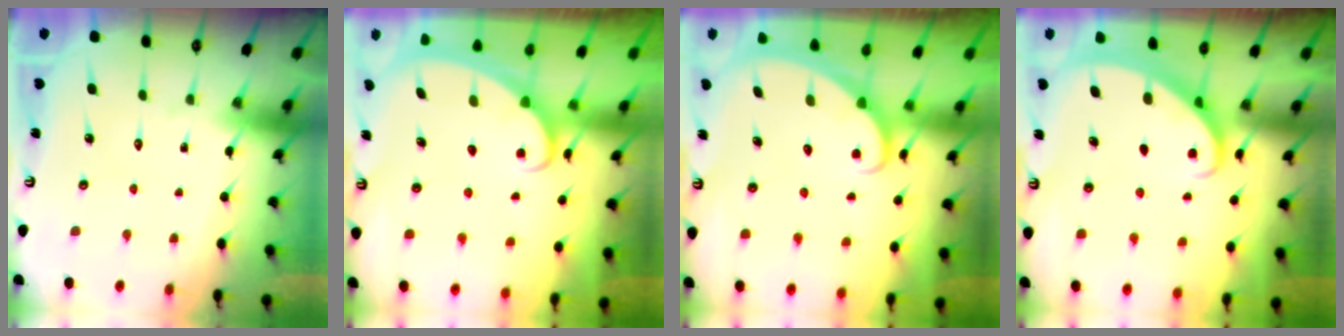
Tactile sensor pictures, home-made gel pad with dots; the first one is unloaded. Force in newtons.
{"total": 2.4, "press": 2.3, "slide": 0.3}
{"total": 2.5, "press": 2.5, "slide": 0.3}
{"total": 2.2, "press": 2.2, "slide": 0.2}